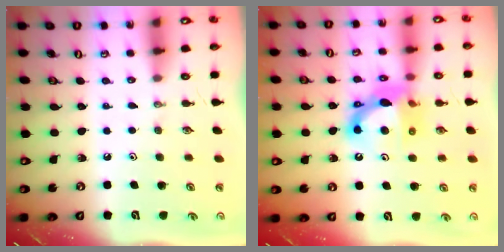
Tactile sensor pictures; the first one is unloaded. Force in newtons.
{"total": 12.3, "press": 12.2, "slide": 1.5}